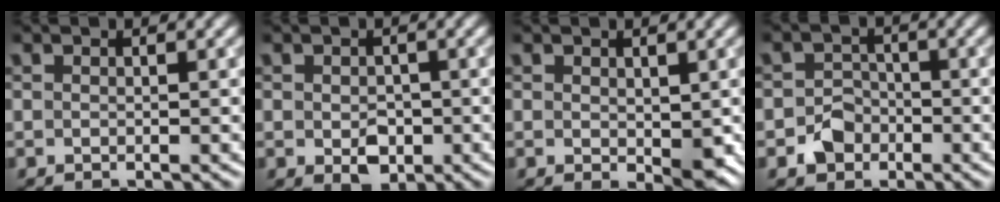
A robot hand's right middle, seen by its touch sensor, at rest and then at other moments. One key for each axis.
{"total": 2.6, "fx": -0.5, "fy": 1.8, "fz": 1.7, "tx": -0.026, "ty": -0.006, "tz": -0.007}
{"total": 2.2, "fx": 0.2, "fy": 1.3, "fz": 1.8, "tx": -0.023, "ty": -0.008, "tz": 0.008}
{"total": 2.5, "fx": -1.2, "fy": 2.0, "fz": 0.7, "tx": -0.001, "ty": 0.005, "tz": -0.024}